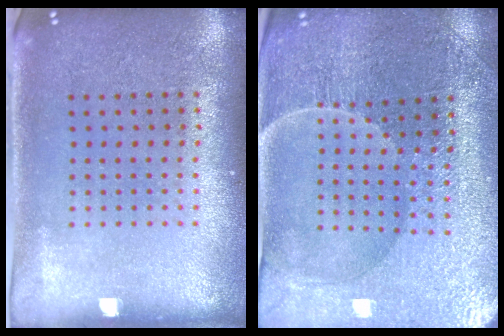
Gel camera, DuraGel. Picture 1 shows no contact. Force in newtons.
{"total": 3.5, "press": 3.5, "slide": 0.2}